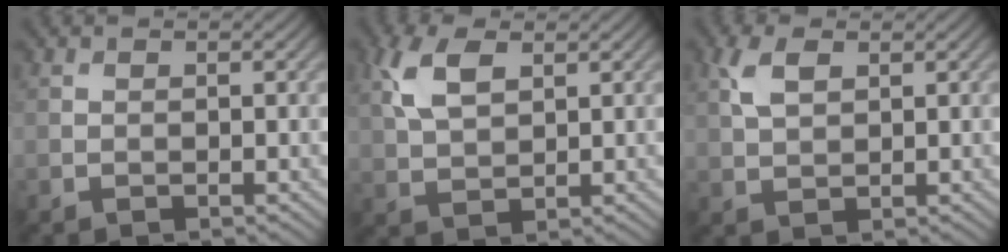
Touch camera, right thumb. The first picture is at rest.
{"total": 6.0, "force": [2.6, 3.1, 4.4], "torque": [-0.110, 0.007, 0.051]}
{"total": 3.7, "force": [1.7, 2.0, 2.7], "torque": [-0.068, 0.006, 0.034]}